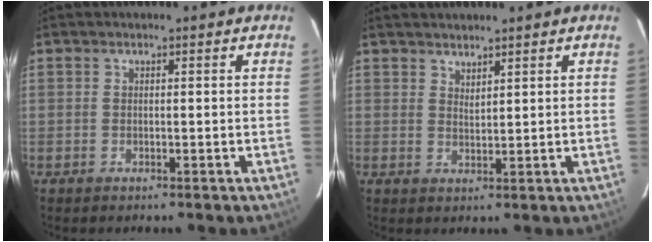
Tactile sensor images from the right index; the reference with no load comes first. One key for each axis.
{"total": 2.5, "fx": 2.4, "fy": 0.4, "fz": 0.8, "tx": -0.011, "ty": 0.003, "tz": 0.041}